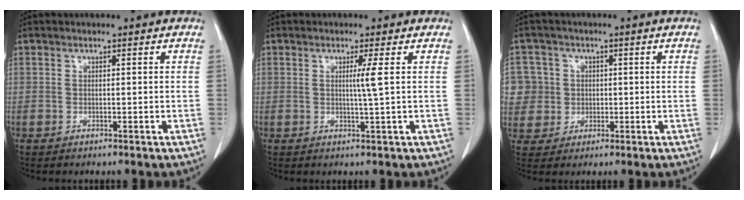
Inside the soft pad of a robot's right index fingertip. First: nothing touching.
{"total": 2.5, "force": [0.5, -0.9, 2.3], "torque": [-0.043, -0.007, 0.010]}
{"total": 10.2, "force": [1.0, 10.1, 1.3], "torque": [-0.061, 0.041, 0.037]}